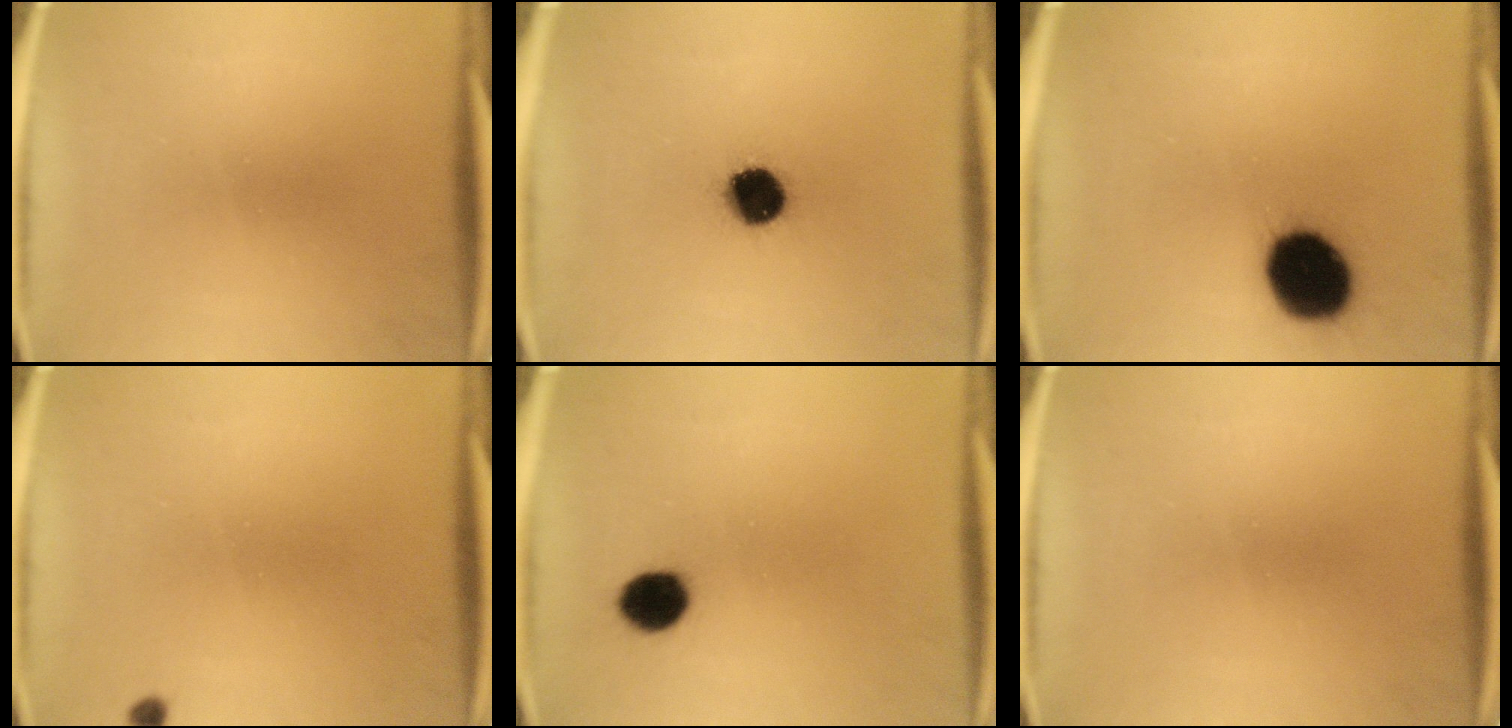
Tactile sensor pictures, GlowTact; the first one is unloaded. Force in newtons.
{"total": 10.6}
{"total": 18.6}
{"total": 0.8}
{"total": 6.2}
{"total": 0.0}